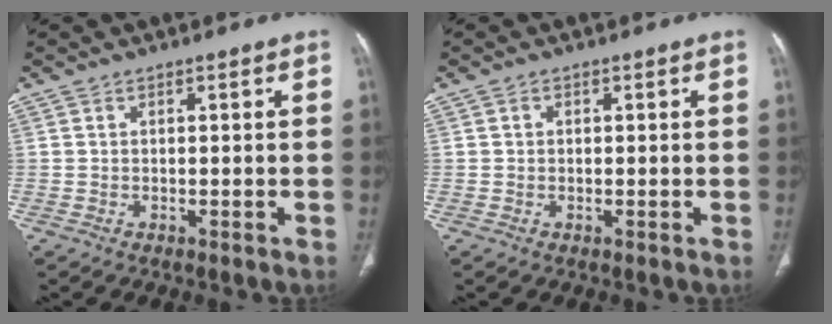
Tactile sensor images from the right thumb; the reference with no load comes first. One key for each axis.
{"total": 0.6, "fx": 0.1, "fy": 0.6, "fz": 0.2, "tx": 0.001, "ty": 0.002, "tz": 0.001}